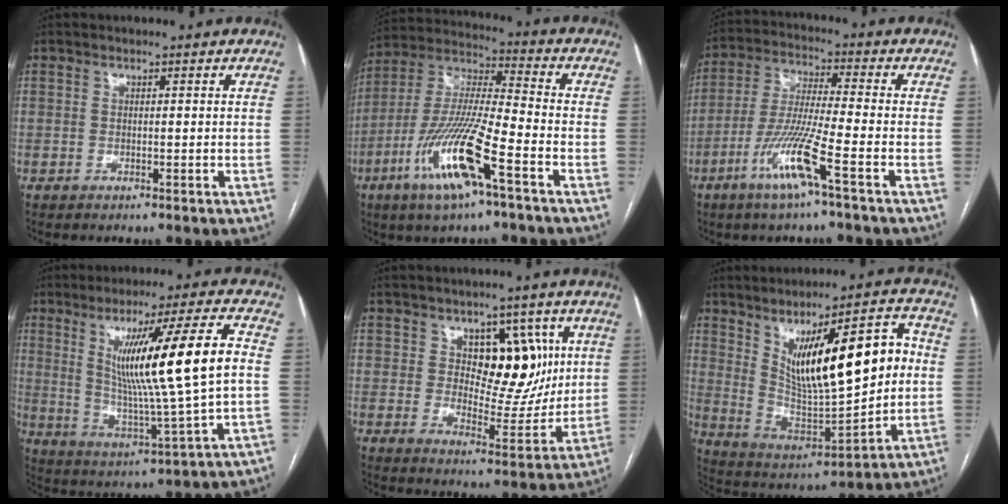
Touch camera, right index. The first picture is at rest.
{"total": 15.8, "force": [-7.4, 1.6, 13.8], "torque": [-0.287, -0.016, -0.139]}
{"total": 10.5, "force": [-5.2, -0.5, 9.1], "torque": [-0.186, -0.012, -0.104]}
{"total": 16.9, "force": [2.6, -0.9, 16.7], "torque": [-0.279, -0.009, 0.044]}
{"total": 10.7, "force": [3.4, 6.1, 8.0], "torque": [-0.100, 0.012, 0.061]}
{"total": 18.9, "force": [4.0, 4.9, 17.8], "torque": [-0.286, 0.016, 0.081]}